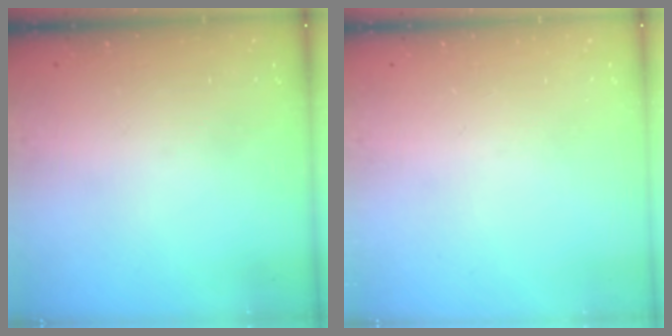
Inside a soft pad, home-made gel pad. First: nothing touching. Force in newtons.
{"total": 0.0}